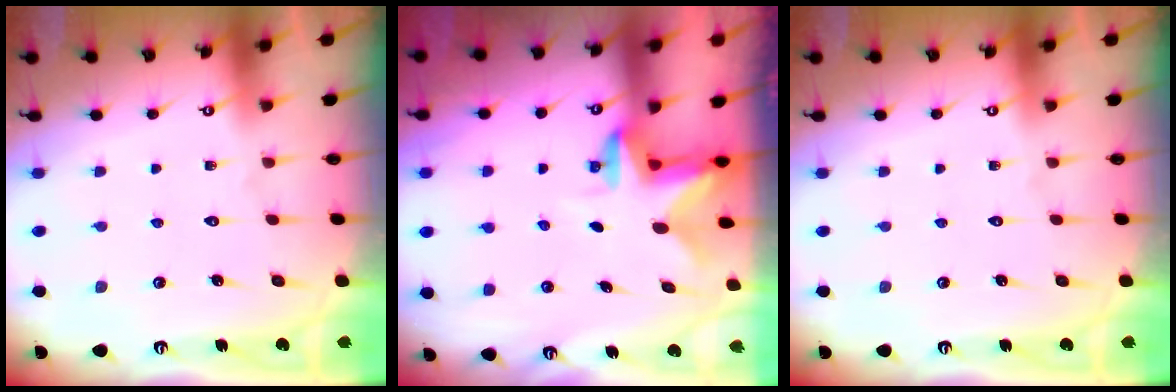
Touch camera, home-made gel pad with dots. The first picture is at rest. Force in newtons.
{"total": 2.4, "press": 2.3, "slide": 0.4}
{"total": 0.0}